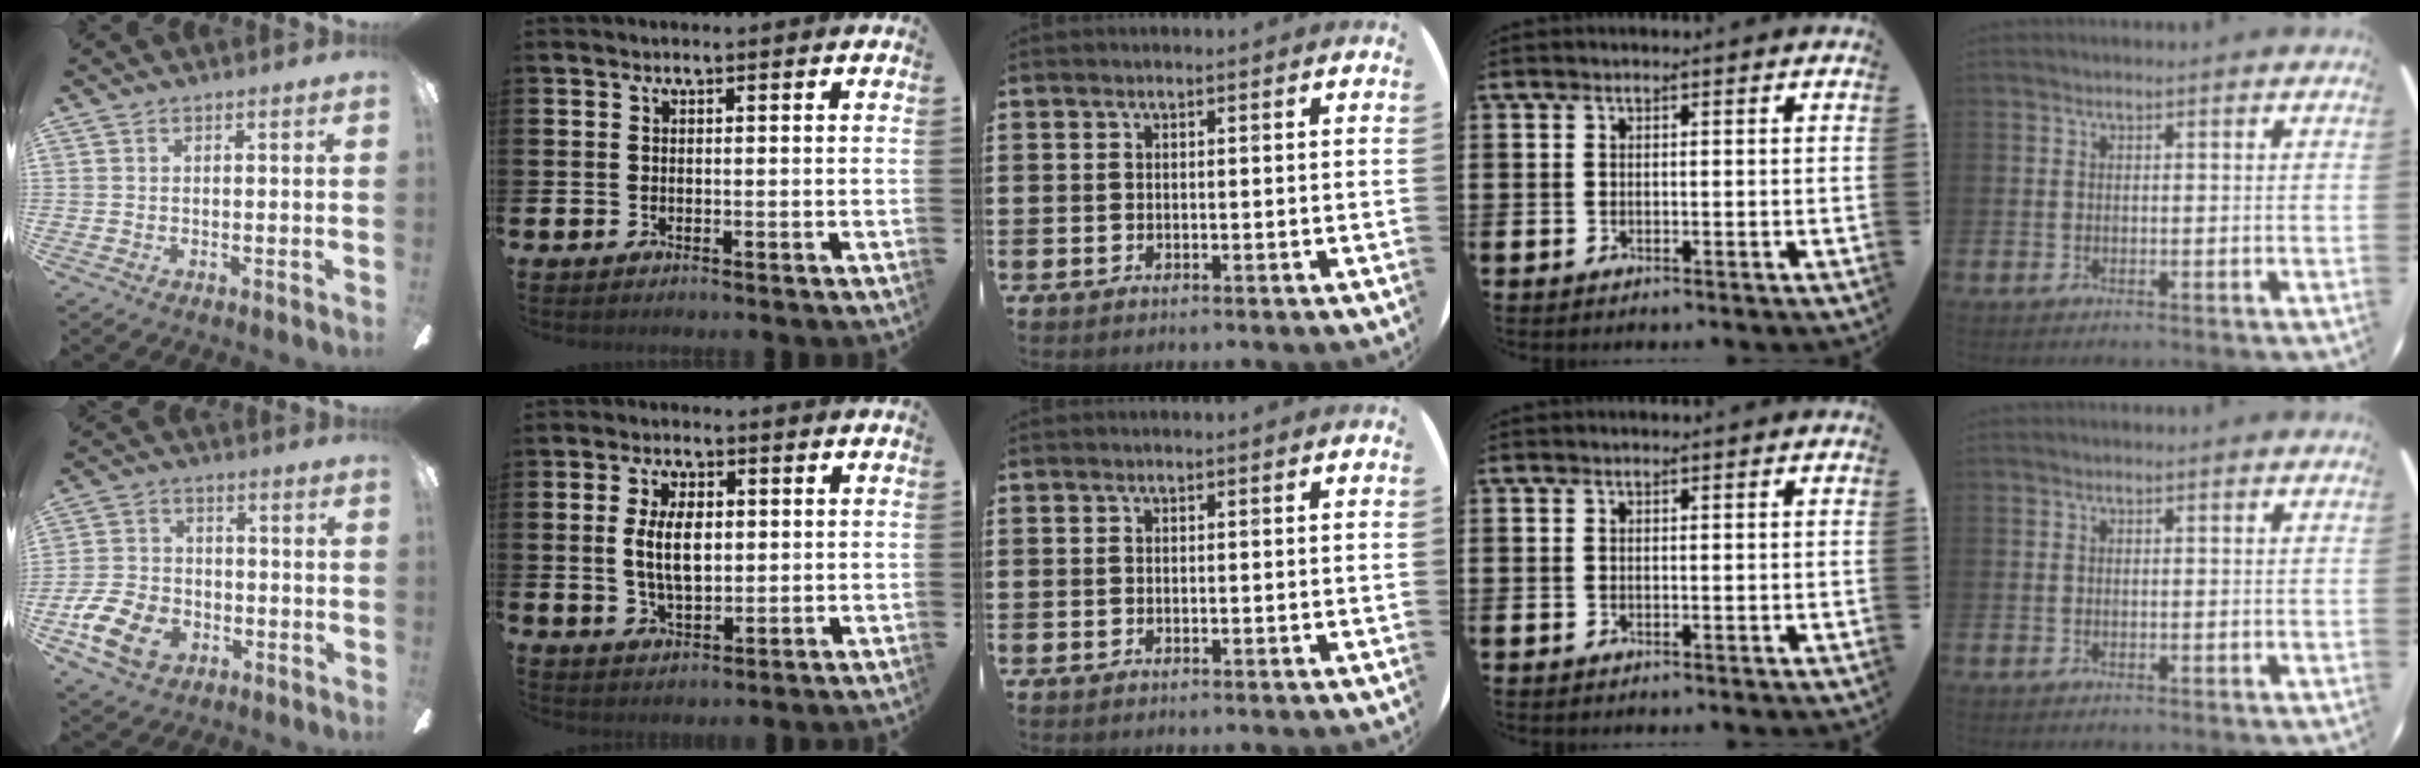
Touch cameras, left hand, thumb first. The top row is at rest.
{"thumb": {"total": 12.7, "force": [-5.7, 9.0, 6.9], "torque": [-0.158, 0.041, -0.103]}, "index": {"total": 6.0, "force": [1.1, 3.1, 5.1], "torque": [-0.078, 0.000, 0.013]}}